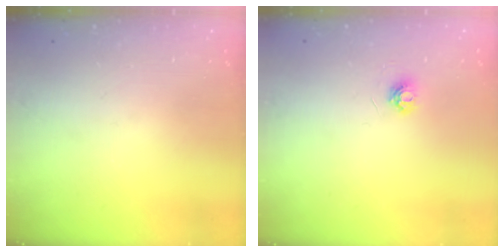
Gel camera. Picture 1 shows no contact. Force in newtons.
{"total": 4.5, "press": 4.5, "slide": 0.5}